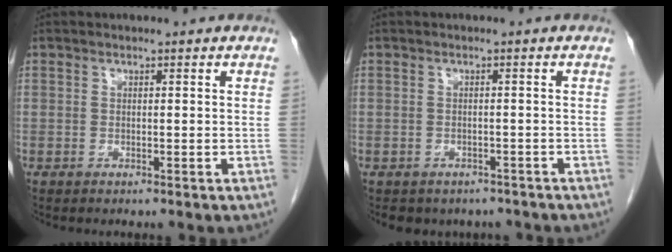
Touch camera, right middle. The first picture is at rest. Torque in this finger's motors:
{"motor_torque": [0.57, -0.50, 0.02, 0.01]}